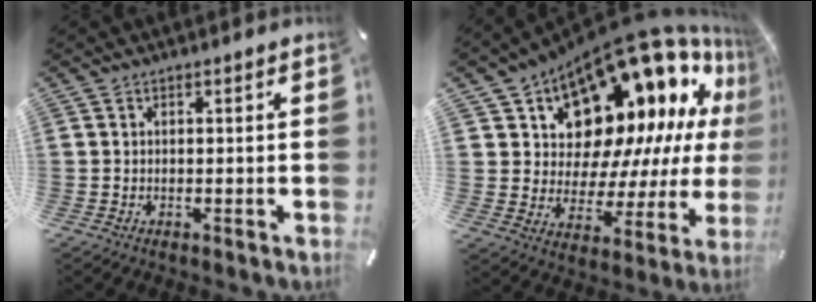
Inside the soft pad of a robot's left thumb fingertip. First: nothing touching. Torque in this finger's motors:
{"motor_torque": [1.87, 1.77, 2.13, 0.61, 0.30]}